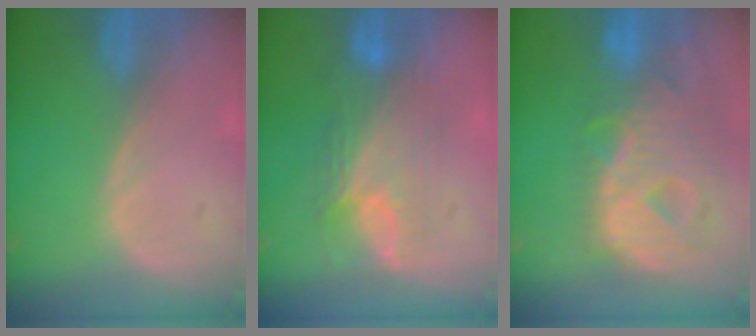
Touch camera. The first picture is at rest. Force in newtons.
{"total": 7.5, "press": 7.4, "slide": 1.4}
{"total": 12.9, "press": 10.9, "slide": 6.9}